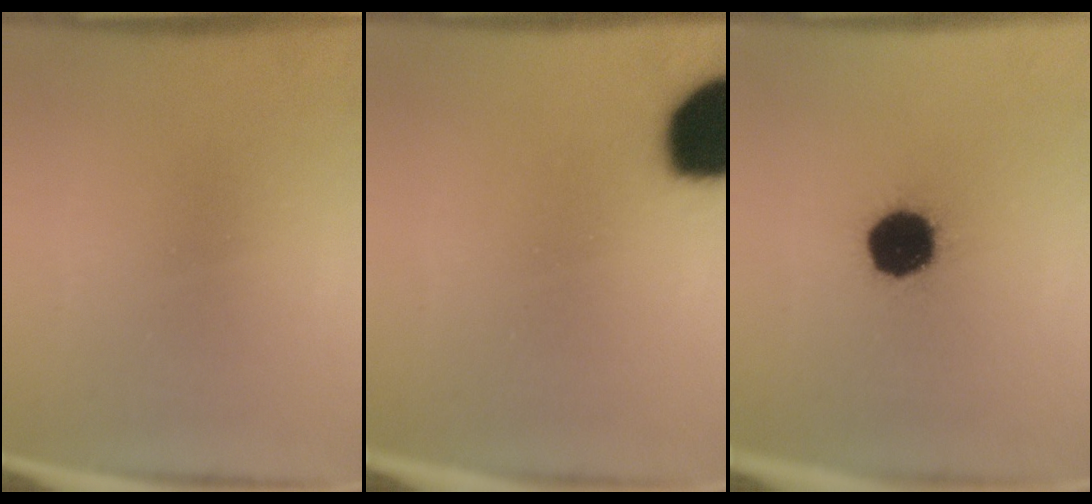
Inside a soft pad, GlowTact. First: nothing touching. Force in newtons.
{"total": 18.0}
{"total": 15.1}